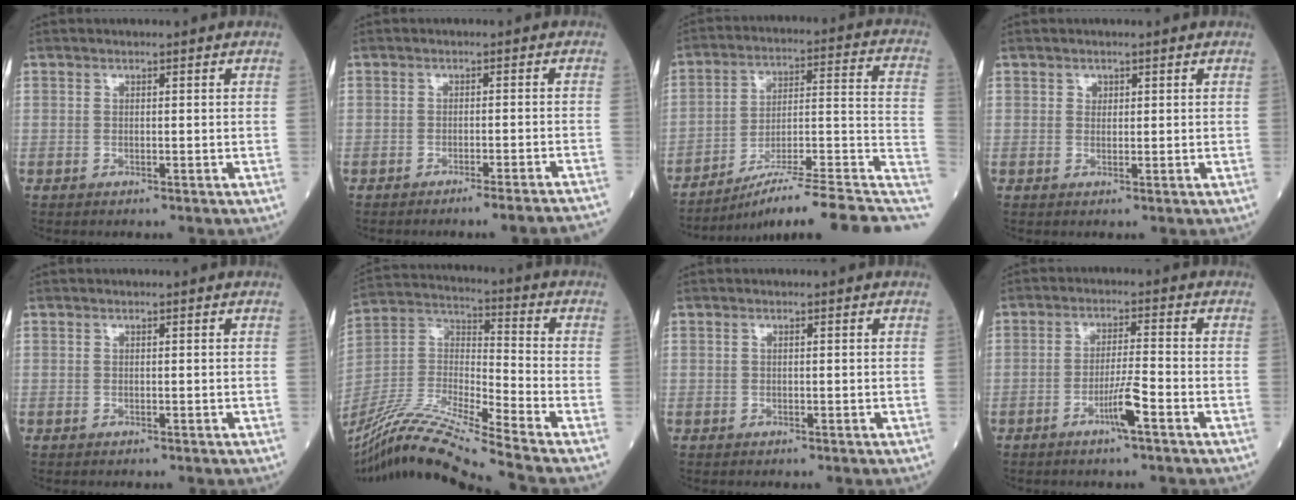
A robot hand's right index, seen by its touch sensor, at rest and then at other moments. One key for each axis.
{"total": 8.0, "fx": -7.3, "fy": -1.2, "fz": 3.0, "tx": -0.014, "ty": -0.012, "tz": -0.090}
{"total": 20.1, "fx": -14.7, "fy": 0.7, "fz": 13.7, "tx": -0.143, "ty": 0.025, "tz": -0.226}
{"total": 0.9, "fx": 0.4, "fy": 0.7, "fz": 0.3, "tx": 0.001, "ty": -0.002, "tz": 0.005}
{"total": 0.0}
{"total": 19.5, "fx": -16.5, "fy": -1.6, "fz": 10.3, "tx": -0.227, "ty": -0.024, "tz": -0.310}
{"total": 0.0}
{"total": 4.6, "fx": -2.4, "fy": -0.4, "fz": 3.9, "tx": -0.074, "ty": -0.006, "tz": -0.048}